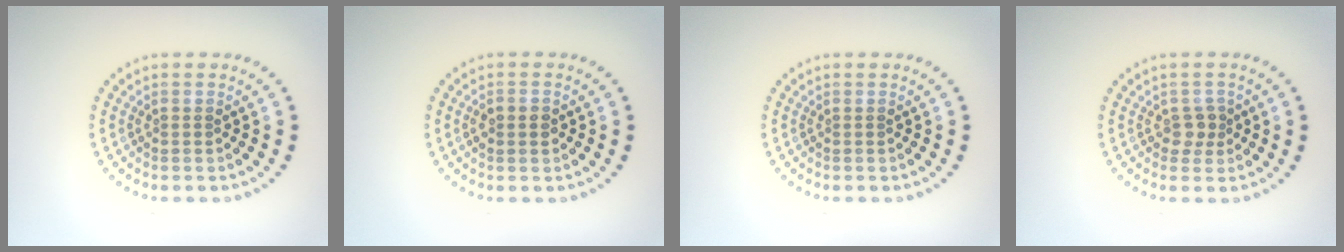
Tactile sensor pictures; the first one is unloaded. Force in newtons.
{"total": 1.5, "press": 1.4, "slide": 0.1}
{"total": 0.0}
{"total": 1.5, "press": 1.3, "slide": 0.7}